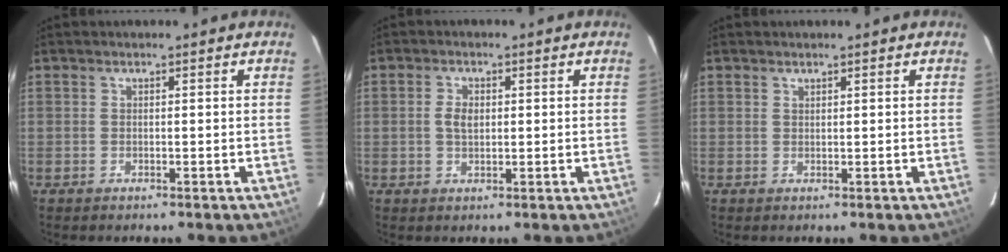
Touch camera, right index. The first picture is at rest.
{"total": 2.9, "force": [0.2, 1.8, 2.3], "torque": [-0.044, 0.005, 0.005]}
{"total": 0.5, "force": [0.5, 0.0, 0.0], "torque": [-0.001, 0.001, 0.010]}